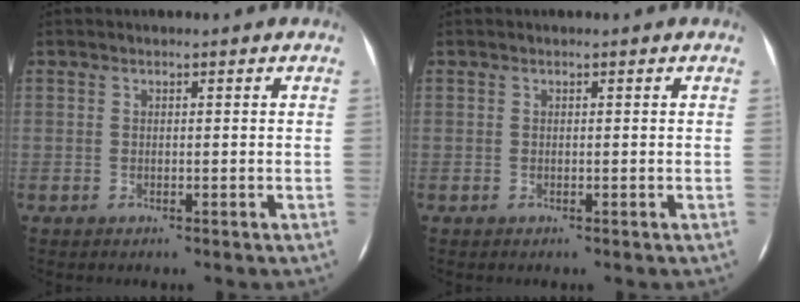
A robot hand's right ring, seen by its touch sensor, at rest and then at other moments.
{"total": 0.0}